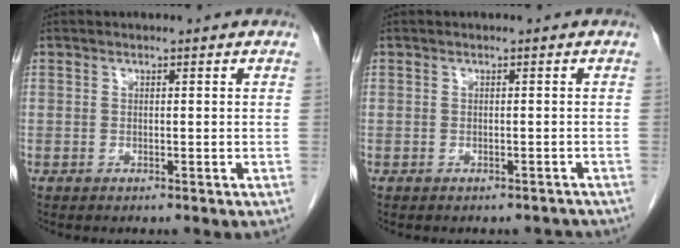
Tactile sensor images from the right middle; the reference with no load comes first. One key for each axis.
{"total": 3.0, "fx": -2.7, "fy": 1.3, "fz": 0.3, "tx": 0.000, "ty": 0.001, "tz": -0.030}